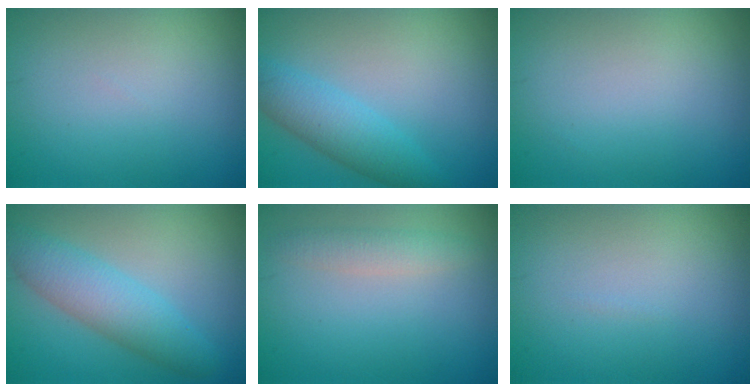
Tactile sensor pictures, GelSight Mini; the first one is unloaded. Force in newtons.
{"total": 3.8, "press": 3.8, "slide": 0.1}
{"total": 0.0}
{"total": 4.6, "press": 4.6, "slide": 0.2}
{"total": 1.8, "press": 1.8, "slide": 0.2}
{"total": 0.0}